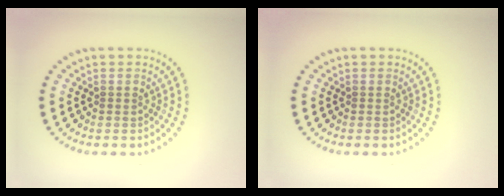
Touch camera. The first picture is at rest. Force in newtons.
{"total": 0.0}